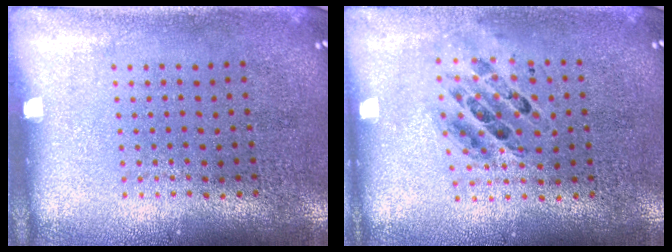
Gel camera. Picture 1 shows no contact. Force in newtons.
{"total": 0.7, "press": 0.7, "slide": 0.1}